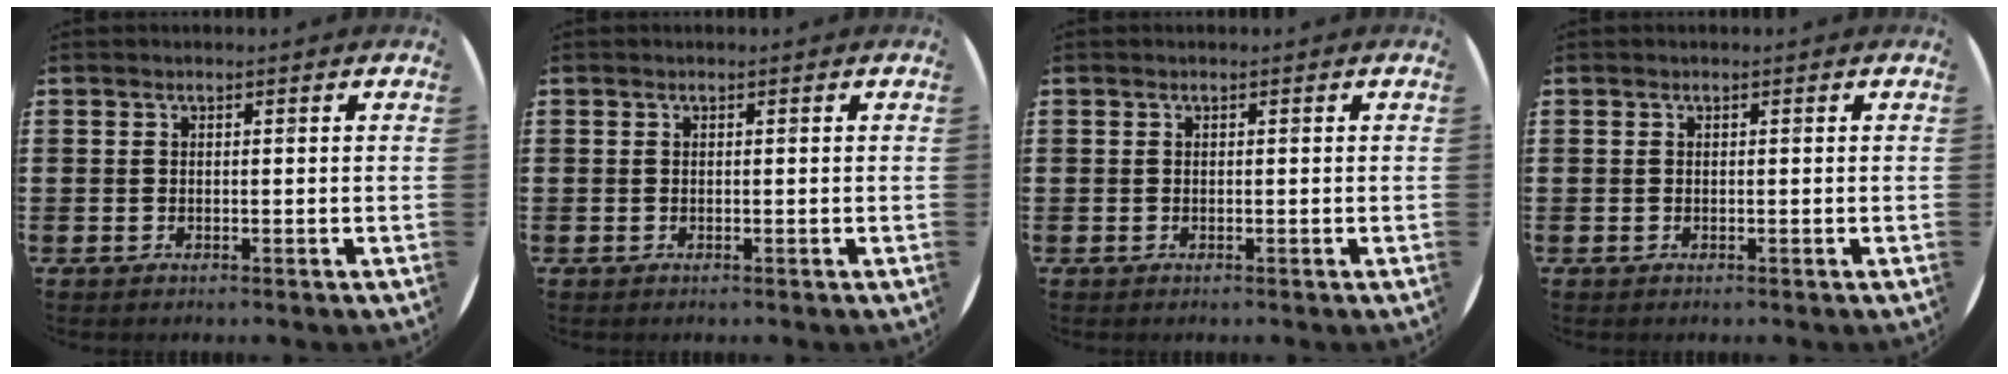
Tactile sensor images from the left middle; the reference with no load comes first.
{"total": 0.0}
{"total": 0.0}
{"total": 0.0}